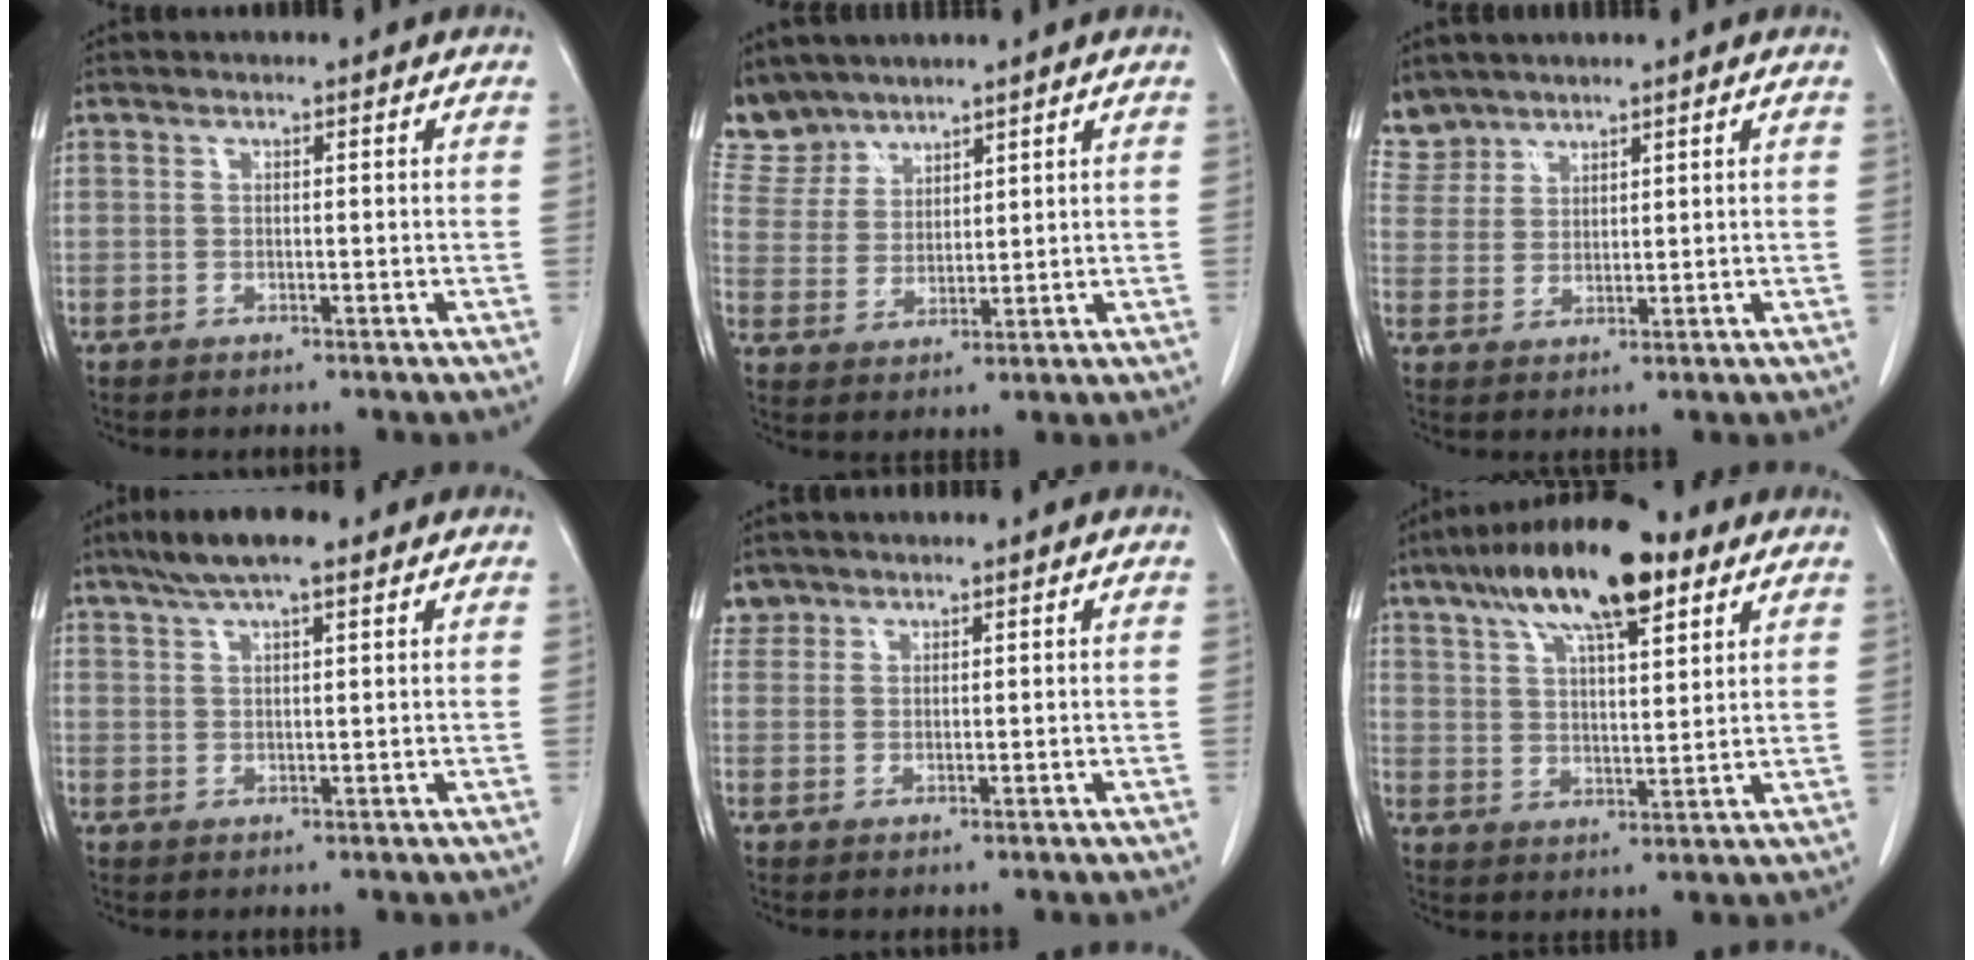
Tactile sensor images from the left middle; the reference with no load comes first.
{"total": 6.5, "force": [6.0, 2.5, -0.1], "torque": [-0.004, 0.004, 0.135]}
{"total": 5.0, "force": [4.5, 2.1, -0.4], "torque": [0.010, 0.006, 0.099]}
{"total": 7.1, "force": [5.1, 1.1, 4.8], "torque": [-0.088, 0.023, 0.086]}
{"total": 1.9, "force": [1.6, 1.1, -0.3], "torque": [0.012, 0.008, 0.028]}
{"total": 15.9, "force": [9.6, 4.2, 11.9], "torque": [-0.216, 0.029, 0.164]}